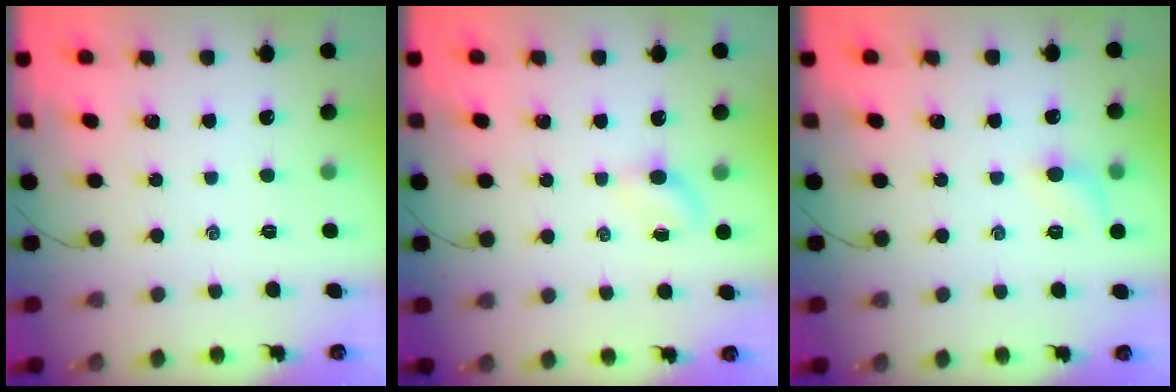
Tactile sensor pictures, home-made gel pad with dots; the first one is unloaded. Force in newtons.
{"total": 2.8, "press": 2.7, "slide": 0.9}
{"total": 6.6, "press": 6.3, "slide": 1.9}